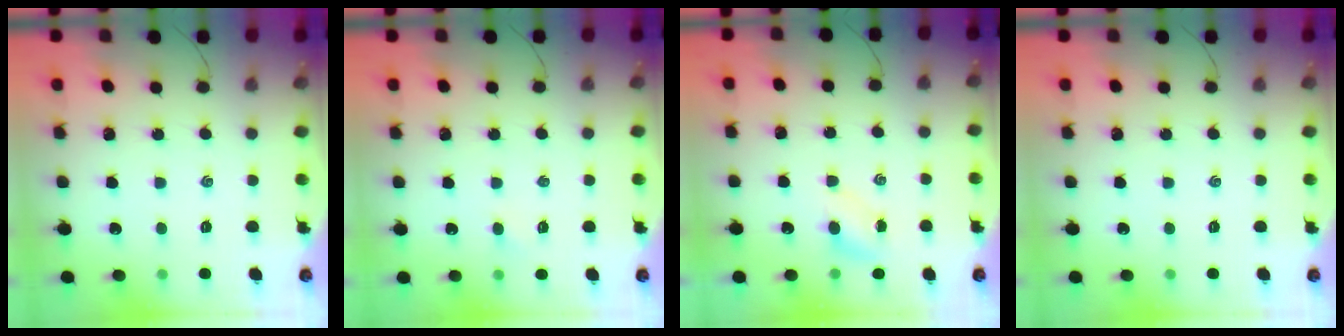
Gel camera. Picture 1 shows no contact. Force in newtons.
{"total": 1.4, "press": 1.3, "slide": 0.4}
{"total": 4.2, "press": 4.0, "slide": 1.1}
{"total": 0.0}